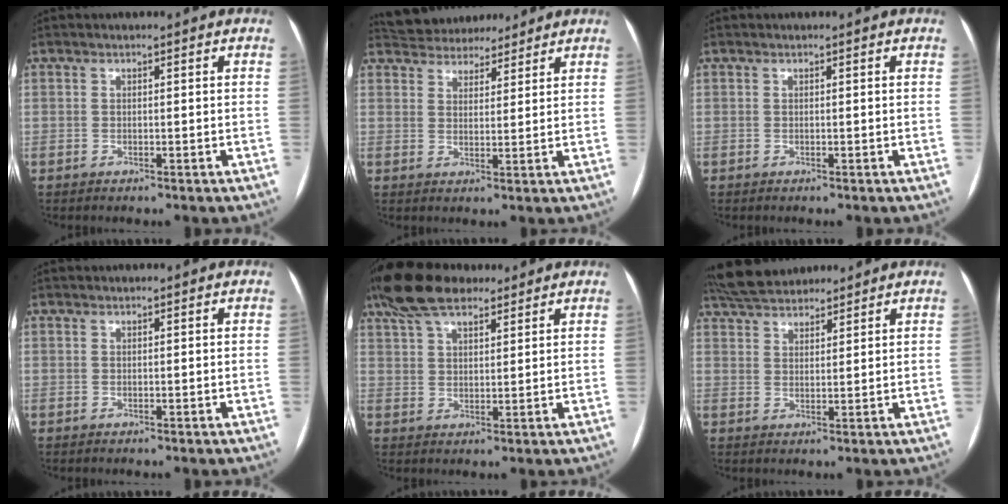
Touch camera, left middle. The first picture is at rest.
{"total": 10.5, "force": [9.5, 3.7, 2.5], "torque": [-0.037, 0.024, 0.144]}
{"total": 0.0}
{"total": 0.0}
{"total": 10.4, "force": [8.0, 3.8, 5.5], "torque": [-0.108, 0.038, 0.146]}
{"total": 8.0, "force": [7.4, 1.9, 2.2], "torque": [-0.047, 0.033, 0.133]}